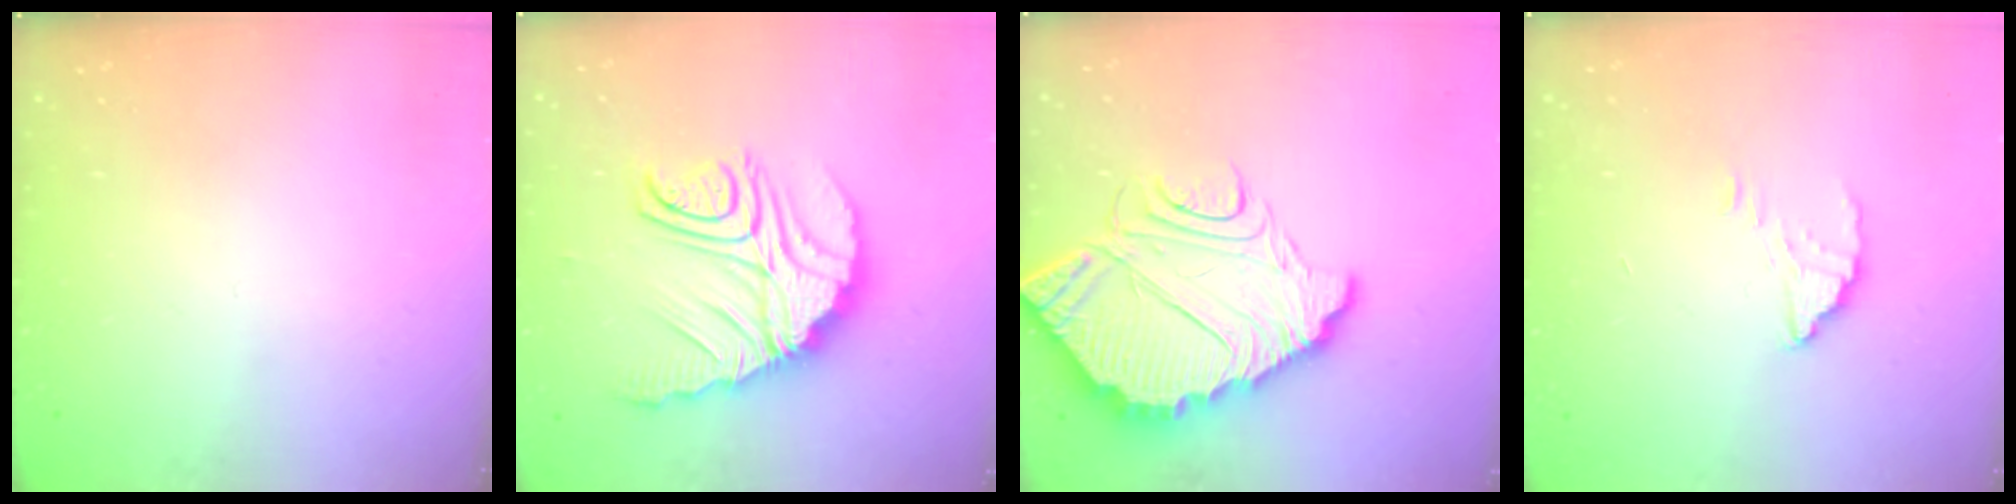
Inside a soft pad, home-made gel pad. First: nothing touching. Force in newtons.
{"total": 21.0, "press": 20.9, "slide": 1.7}
{"total": 14.0, "press": 13.9, "slide": 1.1}
{"total": 2.4, "press": 2.4, "slide": 0.0}